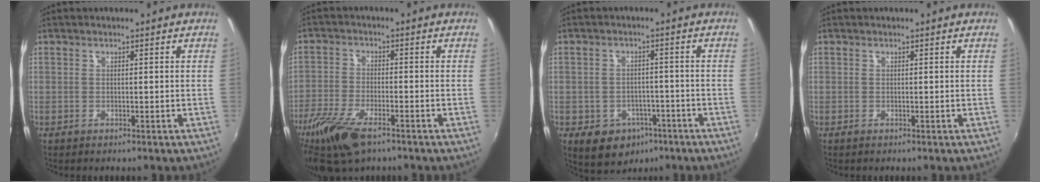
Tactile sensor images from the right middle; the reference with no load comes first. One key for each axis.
{"total": 11.9, "fx": -7.9, "fy": 4.2, "fz": 7.9, "tx": -0.186, "ty": -0.034, "tz": -0.155}
{"total": 9.1, "fx": -4.7, "fy": 7.0, "fz": 3.5, "tx": -0.078, "ty": 0.005, "tz": -0.047}
{"total": 0.0}